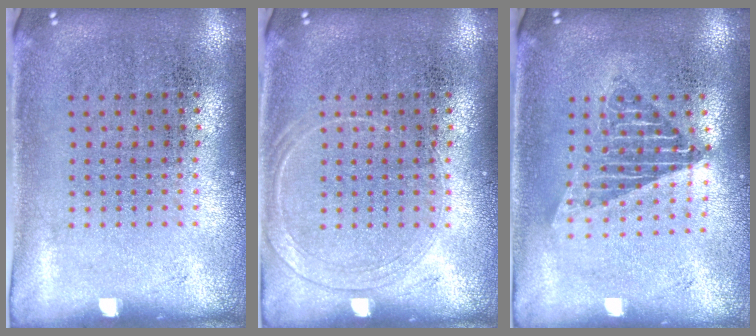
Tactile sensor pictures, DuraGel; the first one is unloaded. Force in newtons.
{"total": 1.2, "press": 1.2, "slide": 0.2}
{"total": 1.5, "press": 1.3, "slide": 0.8}